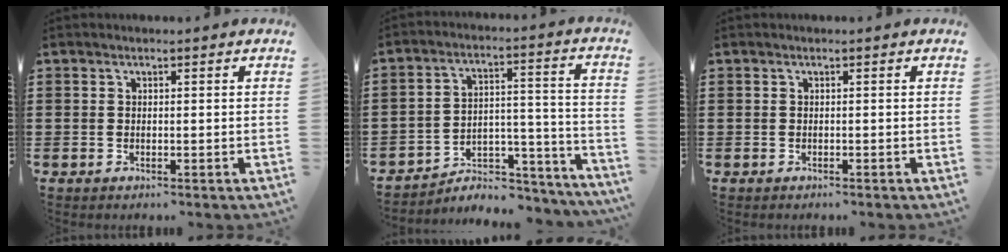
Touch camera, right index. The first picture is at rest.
{"total": 3.9, "force": [-3.3, 1.8, 1.0], "torque": [-0.024, 0.001, -0.070]}
{"total": 0.0}